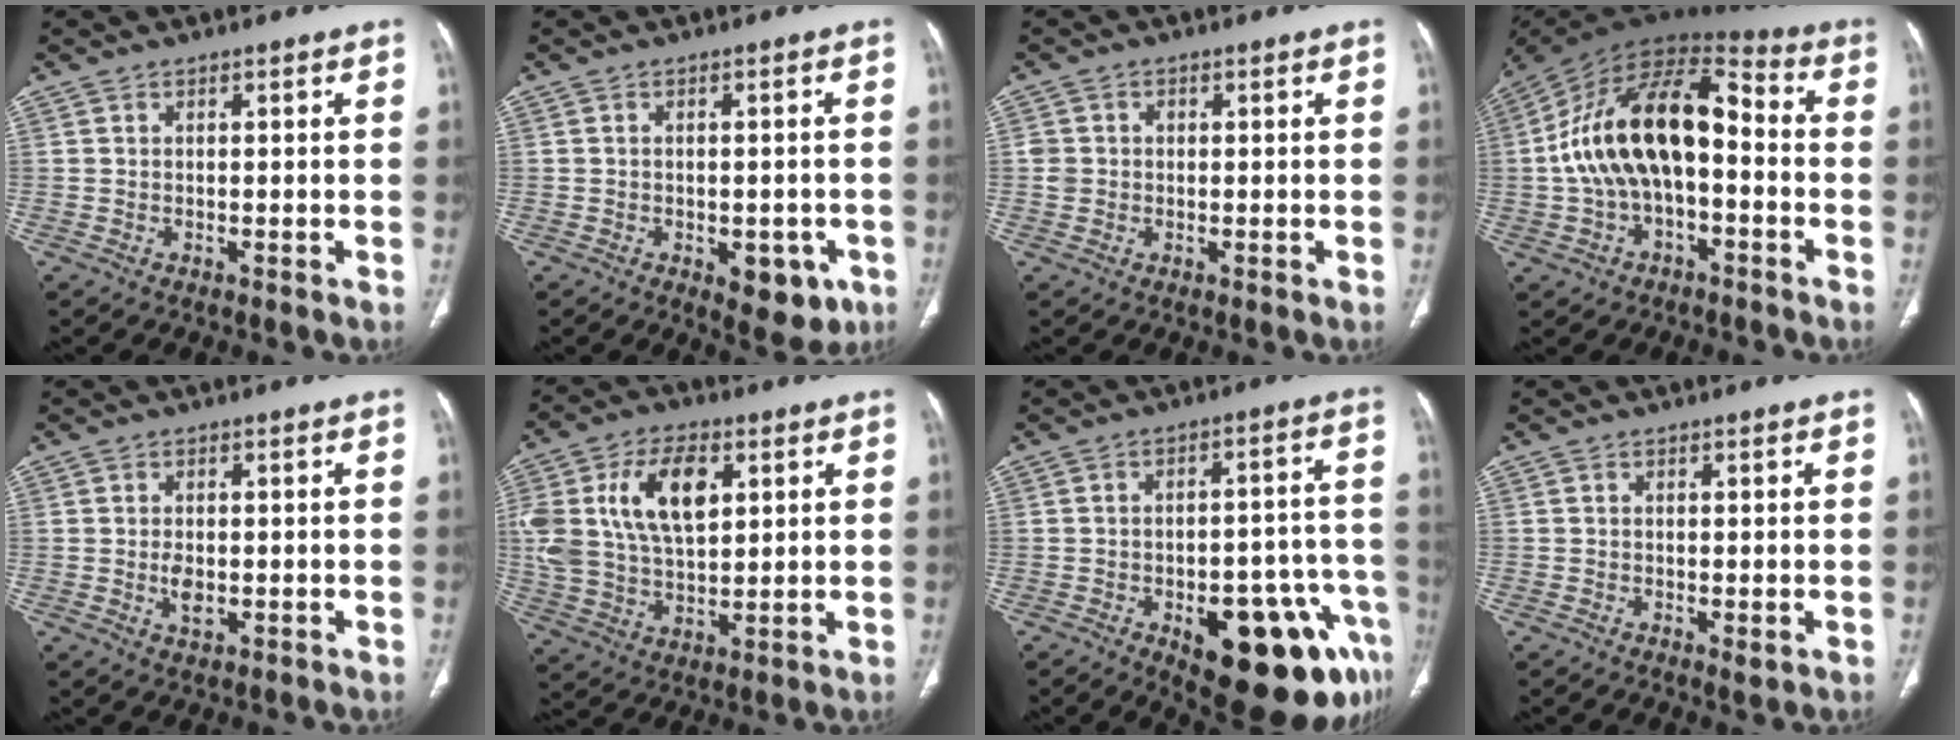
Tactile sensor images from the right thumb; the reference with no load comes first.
{"total": 7.6, "force": [-3.1, 4.2, 5.6], "torque": [-0.045, 0.008, -0.028]}
{"total": 2.6, "force": [0.0, 2.4, 0.9], "torque": [-0.009, 0.008, 0.002]}
{"total": 19.8, "force": [-1.2, 10.7, 16.7], "torque": [-0.292, 0.055, -0.026]}
{"total": 3.2, "force": [-0.4, 1.9, 2.5], "torque": [-0.045, -0.004, -0.006]}
{"total": 17.2, "force": [5.0, 10.1, 13.0], "torque": [-0.243, -0.004, 0.096]}
{"total": 21.4, "force": [-9.7, 9.1, 16.8], "torque": [-0.149, 0.051, -0.112]}
{"total": 1.4, "force": [-0.4, 0.6, 1.2], "torque": [-0.020, -0.004, -0.006]}